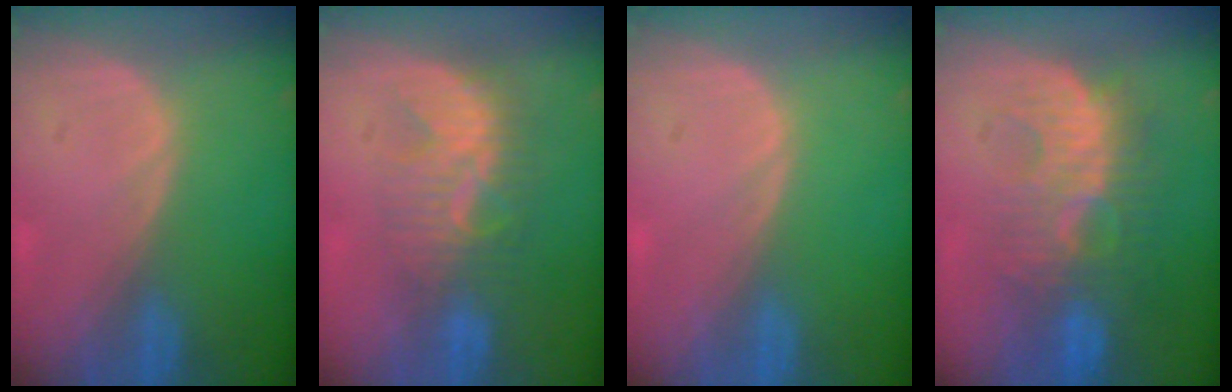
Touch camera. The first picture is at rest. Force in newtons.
{"total": 7.7, "press": 7.3, "slide": 2.3}
{"total": 0.0}
{"total": 9.2, "press": 9.0, "slide": 1.9}